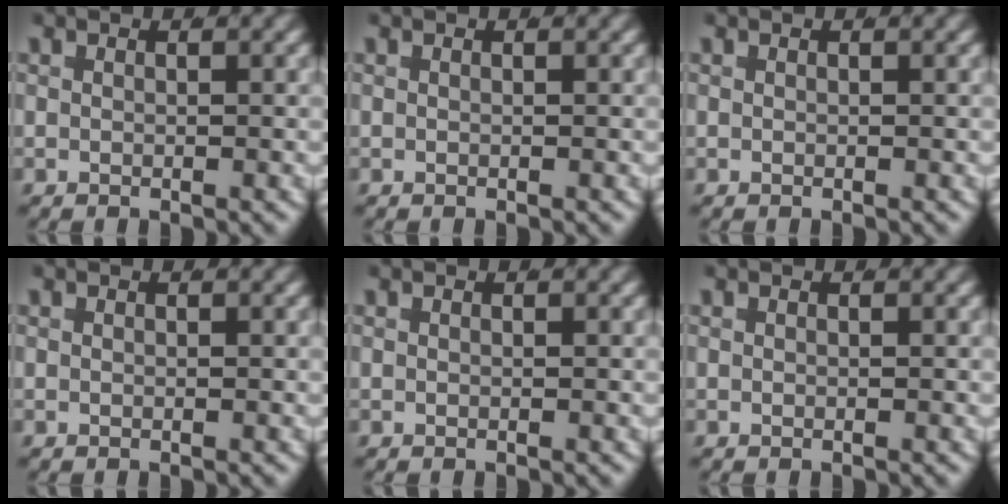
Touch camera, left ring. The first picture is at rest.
{"total": 0.0}
{"total": 0.0}
{"total": 0.0}
{"total": 0.0}
{"total": 0.0}